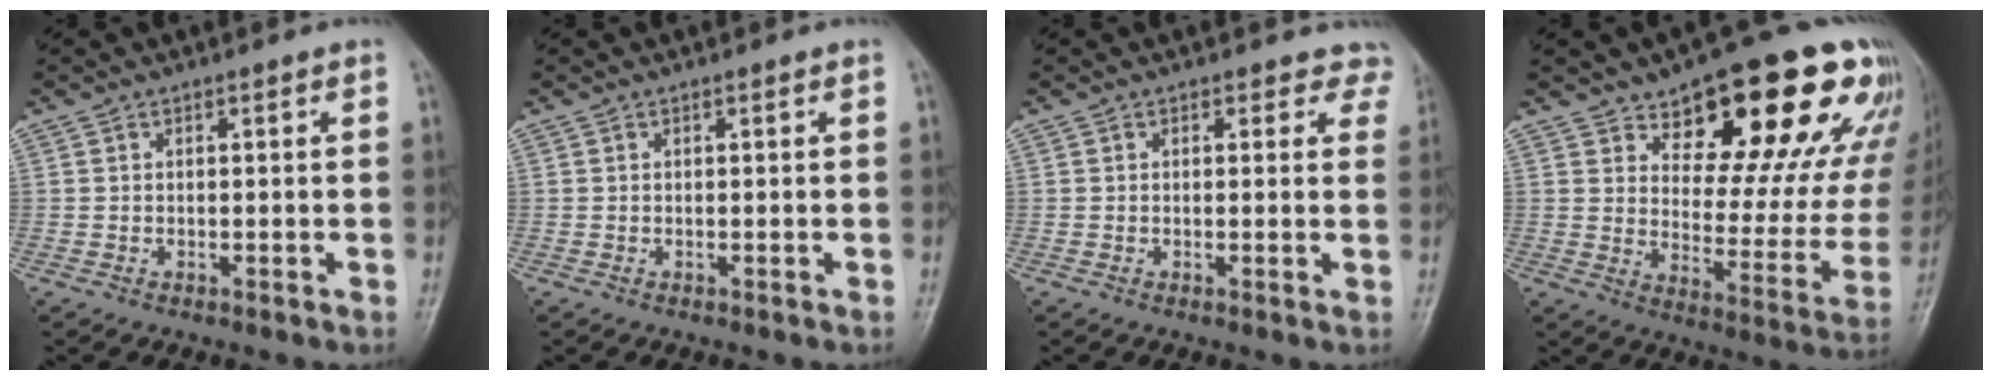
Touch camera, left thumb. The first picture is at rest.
{"total": 0.0}
{"total": 3.8, "force": [3.1, 2.1, 0.0], "torque": [0.042, -0.013, 0.010]}
{"total": 24.5, "force": [15.2, 10.2, 16.3], "torque": [-0.165, -0.066, 0.213]}